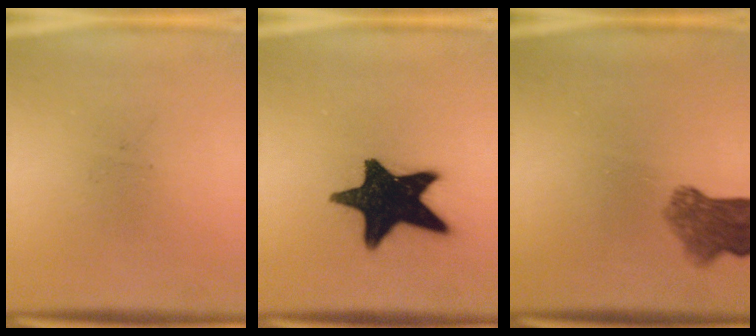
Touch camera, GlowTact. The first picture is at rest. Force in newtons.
{"total": 18.8}
{"total": 6.2}